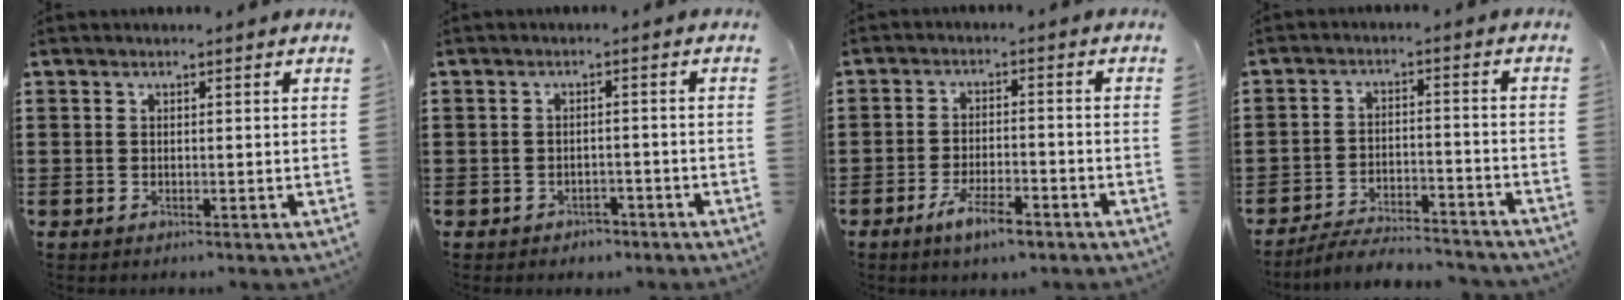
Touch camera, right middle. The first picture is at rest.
{"total": 1.7, "force": [-1.6, 0.6, -0.1], "torque": [-0.006, 0.003, -0.038]}
{"total": 5.8, "force": [-4.0, 1.5, 3.9], "torque": [-0.074, 0.001, -0.073]}
{"total": 5.3, "force": [-5.2, 0.4, 1.3], "torque": [-0.022, 0.003, -0.101]}